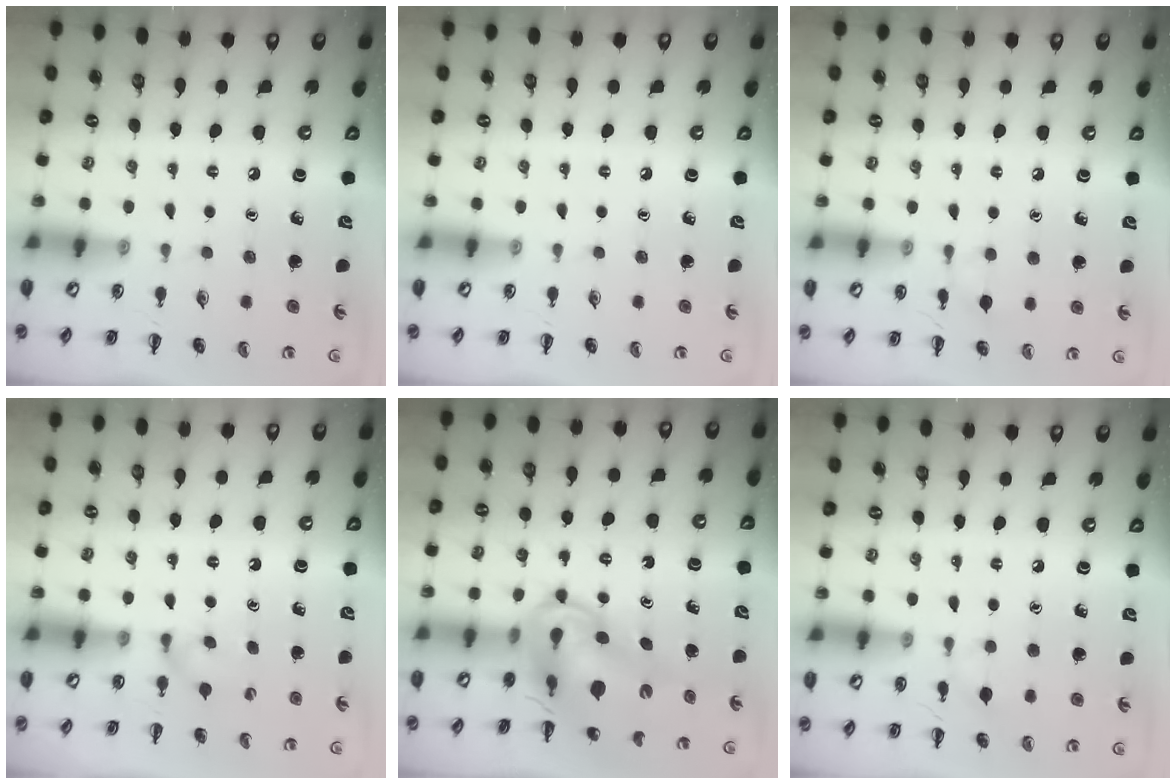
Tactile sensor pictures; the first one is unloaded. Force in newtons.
{"total": 0.0}
{"total": 4.5, "press": 4.2, "slide": 1.5}
{"total": 3.3, "press": 3.1, "slide": 1.3}
{"total": 11.0, "press": 10.5, "slide": 3.4}
{"total": 5.2, "press": 4.9, "slide": 1.7}